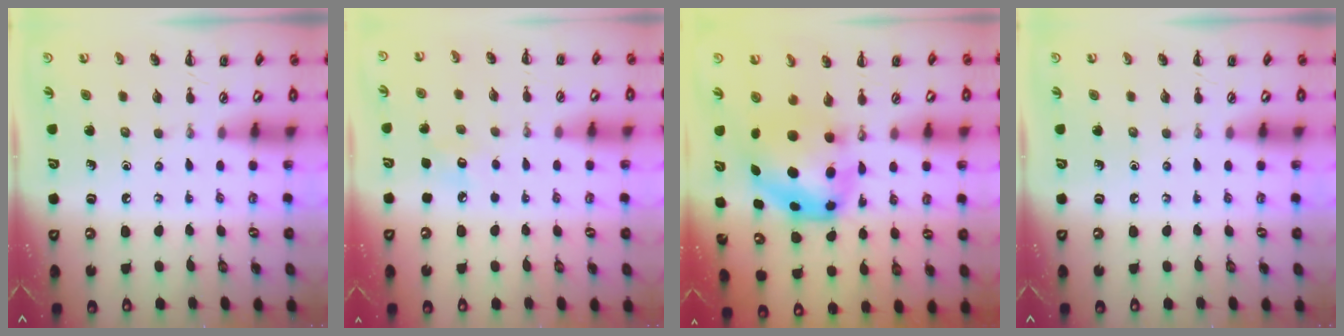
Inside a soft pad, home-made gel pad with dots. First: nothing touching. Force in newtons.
{"total": 6.2, "press": 5.9, "slide": 1.7}
{"total": 7.0, "press": 6.8, "slide": 1.9}
{"total": 0.0}